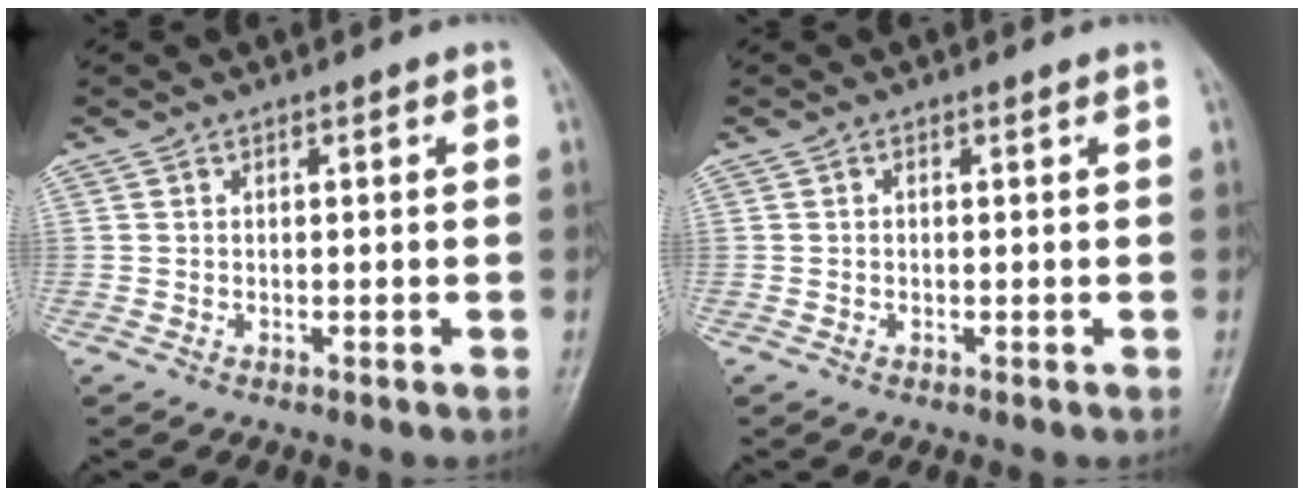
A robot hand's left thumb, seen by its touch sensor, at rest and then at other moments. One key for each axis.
{"total": 0.0}